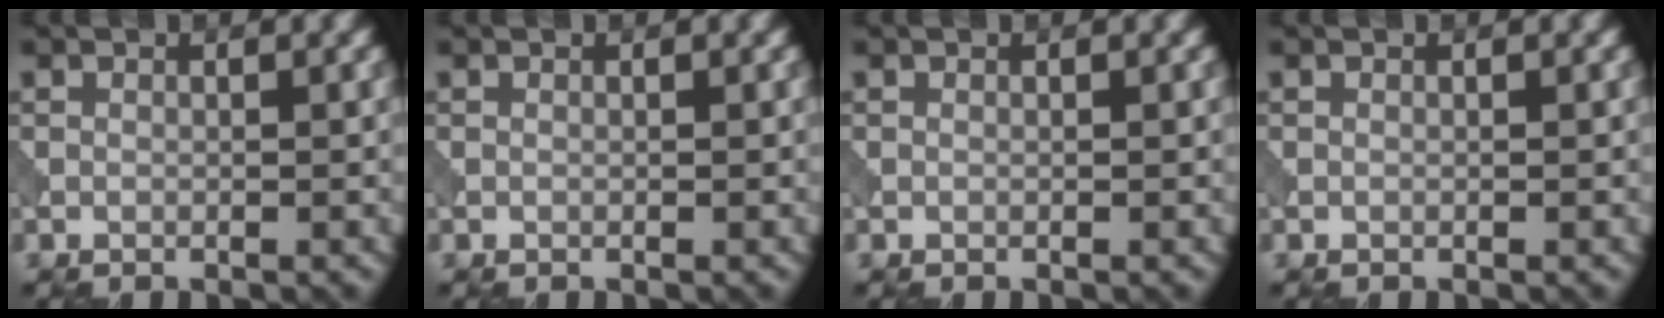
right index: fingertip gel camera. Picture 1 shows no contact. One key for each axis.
{"total": 0.0}
{"total": 0.0}
{"total": 0.0}